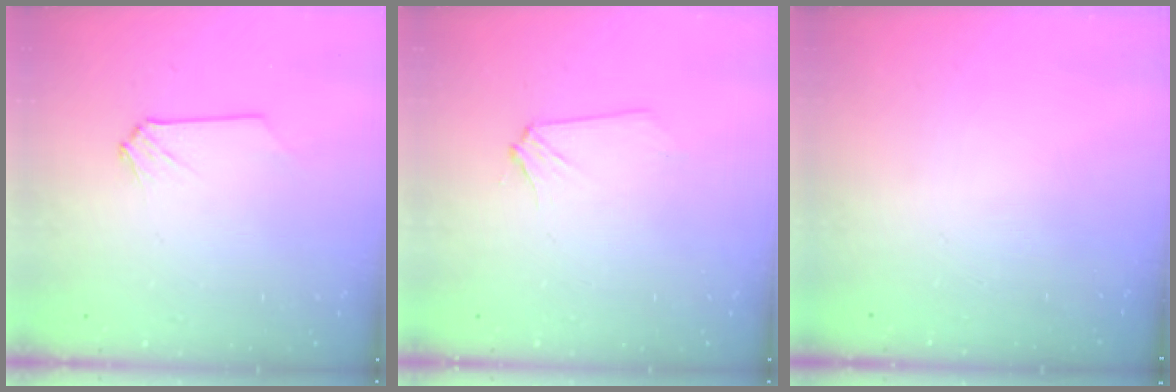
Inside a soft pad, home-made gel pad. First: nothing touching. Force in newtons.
{"total": 2.2, "press": 2.2, "slide": 0.3}
{"total": 0.0}